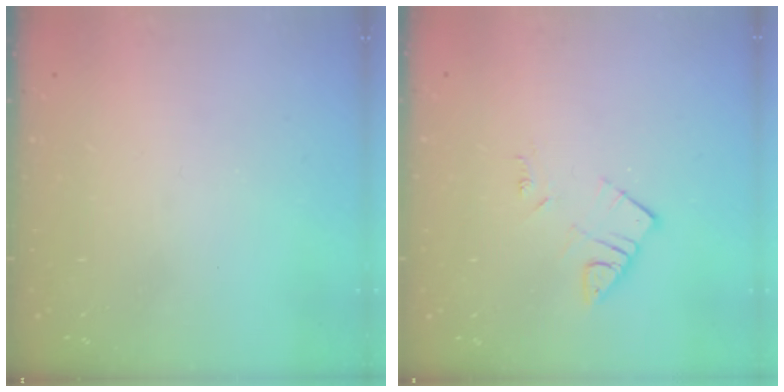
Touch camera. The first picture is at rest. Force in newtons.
{"total": 4.4, "press": 4.4, "slide": 0.2}